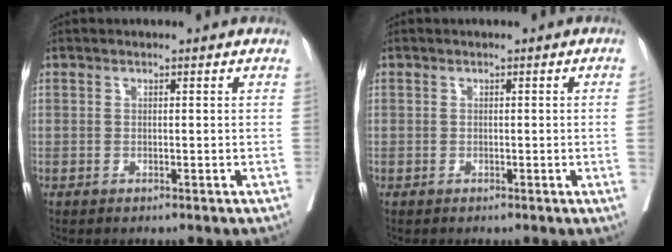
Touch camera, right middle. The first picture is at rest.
{"total": 1.3, "force": [-0.2, -0.6, 1.2], "torque": [-0.014, -0.001, 0.000]}